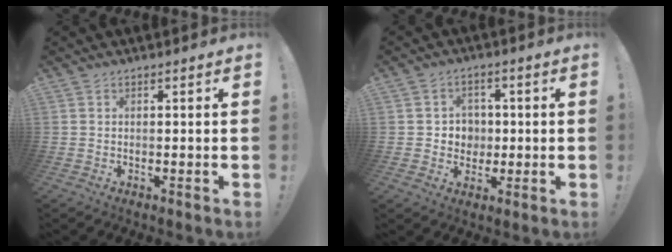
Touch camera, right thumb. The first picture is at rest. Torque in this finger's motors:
{"motor_torque": [0.66, 0.80, 0.42, -0.05, -0.03]}